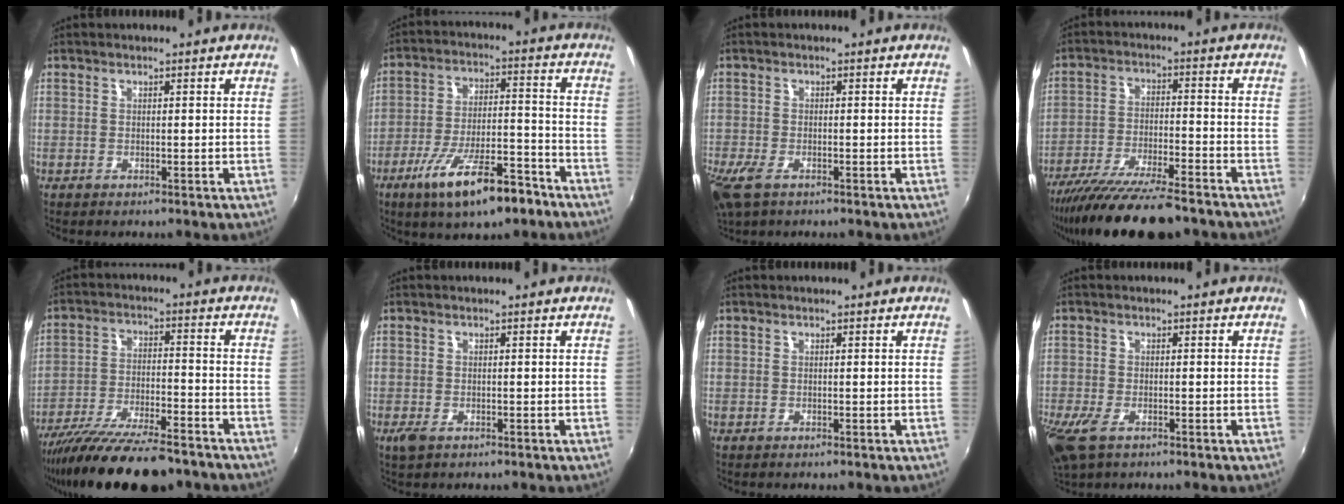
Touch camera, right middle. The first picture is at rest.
{"total": 14.8, "force": [-9.5, 3.9, 10.7], "torque": [-0.199, -0.015, -0.152]}
{"total": 5.7, "force": [-3.4, 2.7, 3.7], "torque": [-0.092, -0.021, -0.065]}
{"total": 17.5, "force": [-14.6, 2.8, 9.3], "torque": [-0.182, -0.039, -0.236]}
{"total": 18.9, "force": [-15.5, 4.1, 10.1], "torque": [-0.194, -0.042, -0.248]}
{"total": 2.1, "force": [-1.1, 1.0, 1.4], "torque": [-0.029, -0.007, -0.020]}
{"total": 0.0}
{"total": 6.3, "force": [-3.6, 2.9, 4.3], "torque": [-0.105, -0.025, -0.067]}